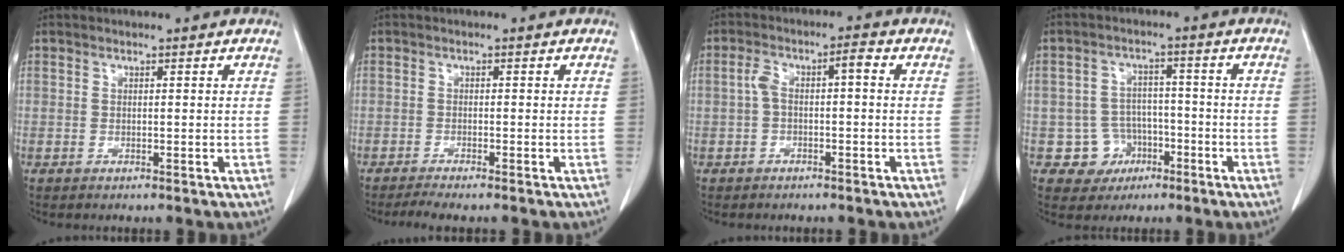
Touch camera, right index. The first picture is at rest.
{"total": 3.1, "force": [-2.6, -0.3, 1.6], "torque": [-0.027, -0.007, -0.045]}
{"total": 4.4, "force": [0.0, 1.4, 4.1], "torque": [-0.084, 0.029, 0.001]}
{"total": 5.9, "force": [-2.4, 5.3, 0.5], "torque": [0.002, 0.015, -0.031]}